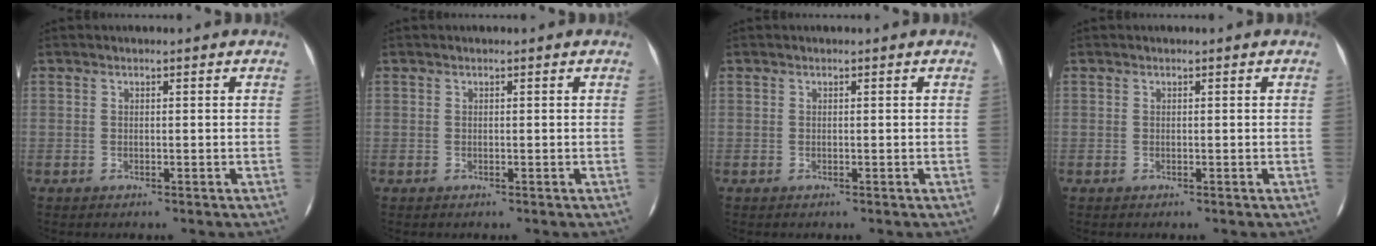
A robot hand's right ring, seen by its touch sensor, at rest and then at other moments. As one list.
[{"total": 0.0}, {"total": 0.0}, {"total": 0.0}]